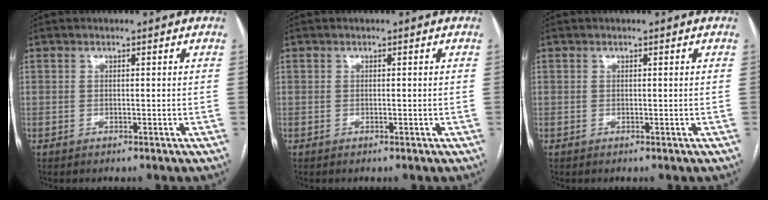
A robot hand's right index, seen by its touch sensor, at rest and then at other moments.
{"total": 0.0}
{"total": 0.0}